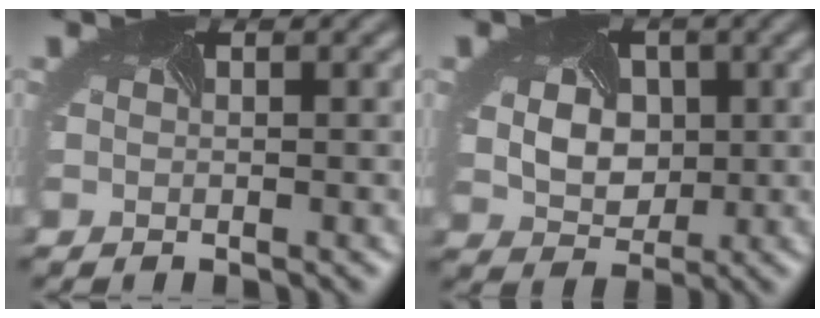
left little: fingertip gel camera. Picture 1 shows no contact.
{"total": 5.7, "force": [0.7, 4.5, 3.4], "torque": [-0.056, 0.004, 0.002]}